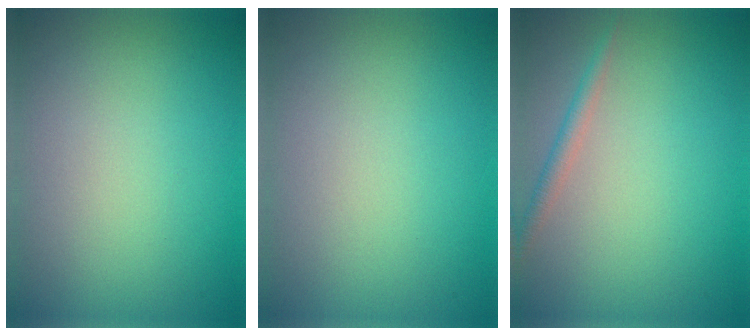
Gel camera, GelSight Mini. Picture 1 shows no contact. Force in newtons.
{"total": 0.0}
{"total": 1.5, "press": 1.5, "slide": 0.0}